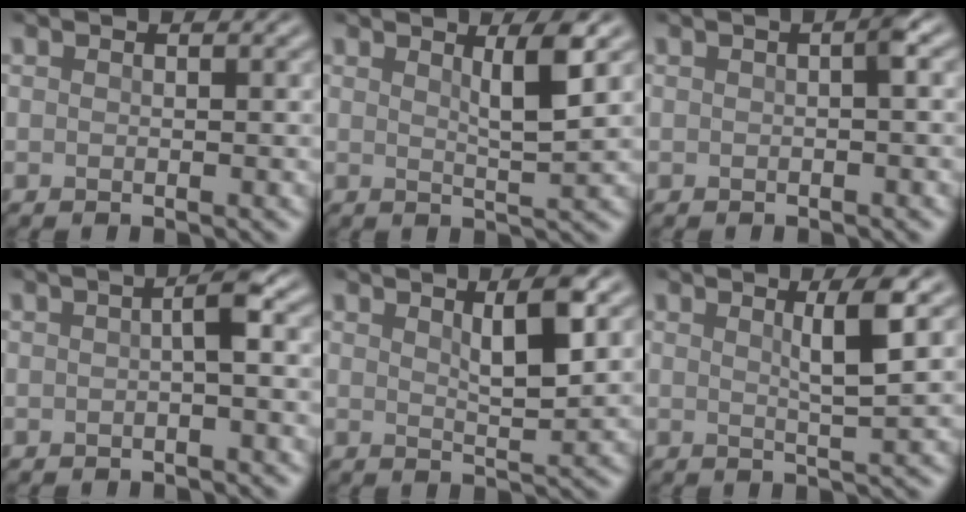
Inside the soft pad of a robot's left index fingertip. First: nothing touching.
{"total": 3.1, "force": [1.4, 0.5, 2.8], "torque": [-0.040, -0.001, 0.023]}
{"total": 1.3, "force": [-0.1, 0.2, 1.3], "torque": [-0.022, 0.008, -0.001]}
{"total": 2.1, "force": [-0.2, 0.3, 2.1], "torque": [-0.036, 0.010, -0.004]}
{"total": 3.7, "force": [1.6, 0.8, 3.2], "torque": [-0.051, -0.001, 0.028]}
{"total": 3.3, "force": [1.2, 0.4, 3.1], "torque": [-0.047, 0.003, 0.019]}